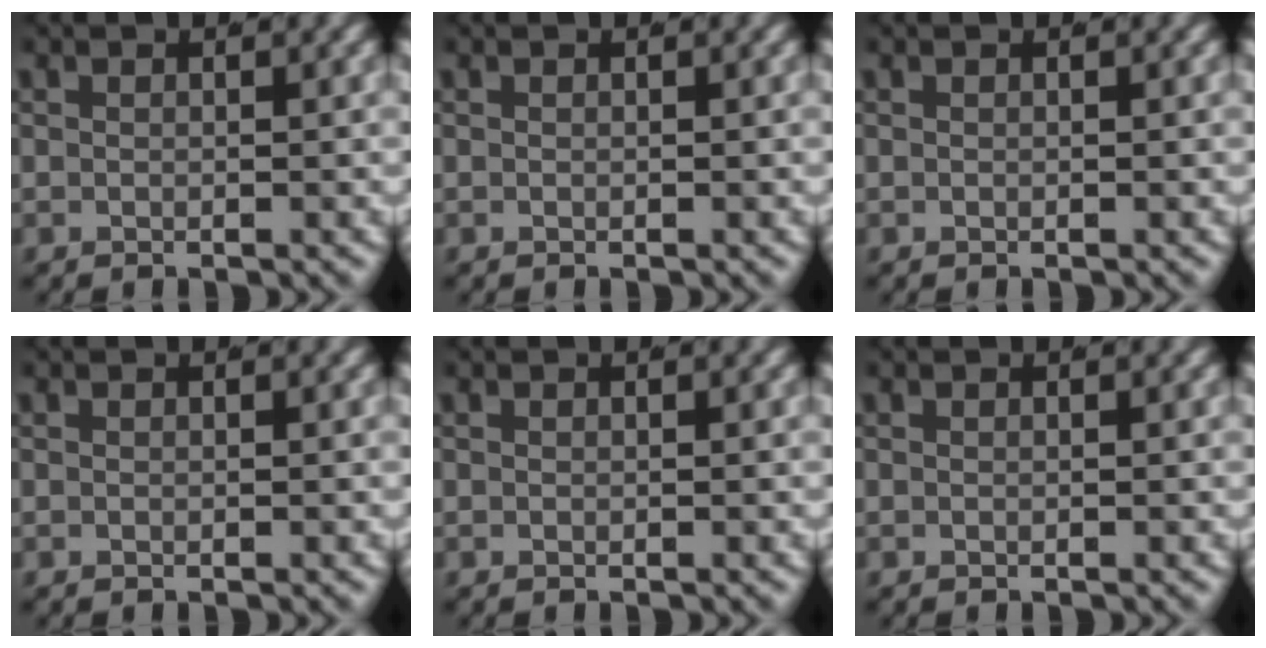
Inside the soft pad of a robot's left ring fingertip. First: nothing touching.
{"total": 0.0}
{"total": 0.0}
{"total": 0.0}
{"total": 0.0}
{"total": 0.0}